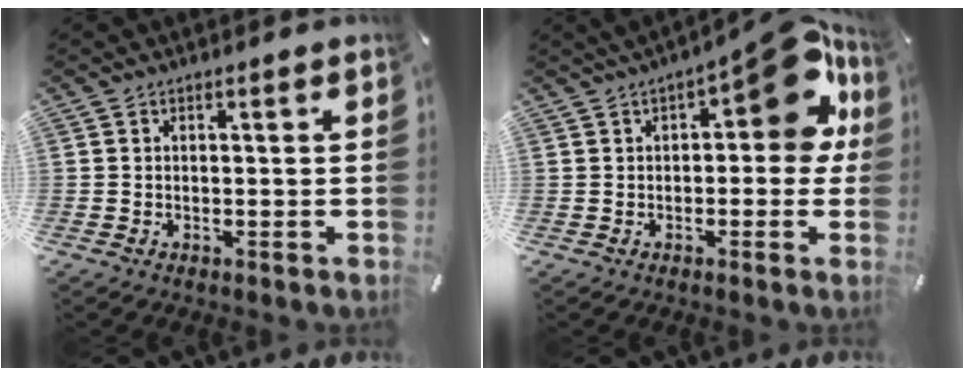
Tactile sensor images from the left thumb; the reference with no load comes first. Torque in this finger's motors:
{"motor_torque": [1.93, 2.07, 1.12, -0.97, 0.21]}